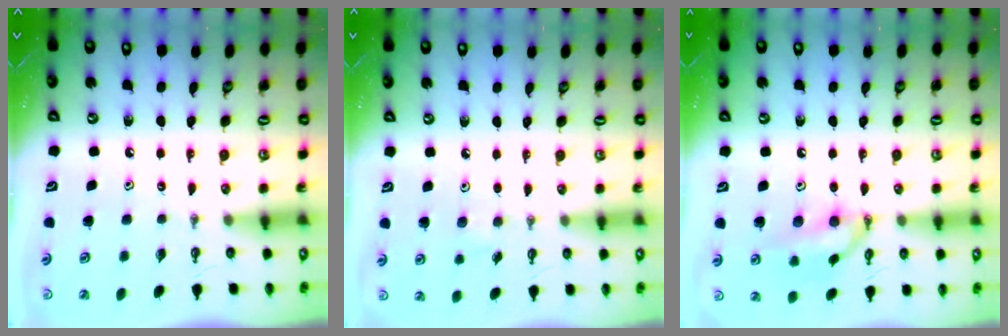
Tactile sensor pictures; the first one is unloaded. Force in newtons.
{"total": 4.2, "press": 4.0, "slide": 1.2}
{"total": 12.6, "press": 12.4, "slide": 1.8}